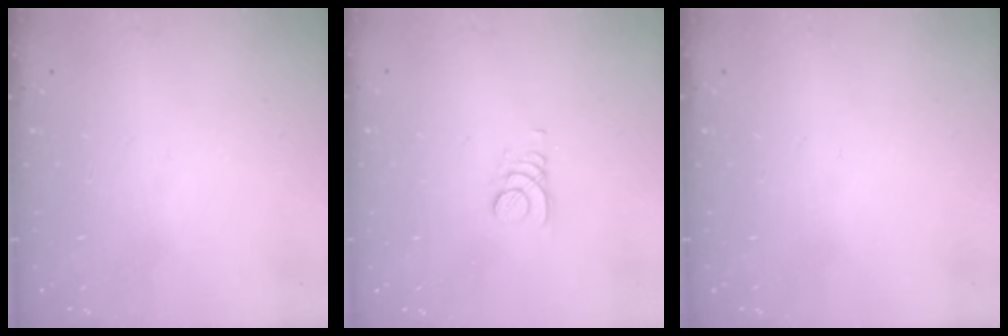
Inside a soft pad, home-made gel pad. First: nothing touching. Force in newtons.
{"total": 2.2, "press": 2.2, "slide": 0.3}
{"total": 0.0}